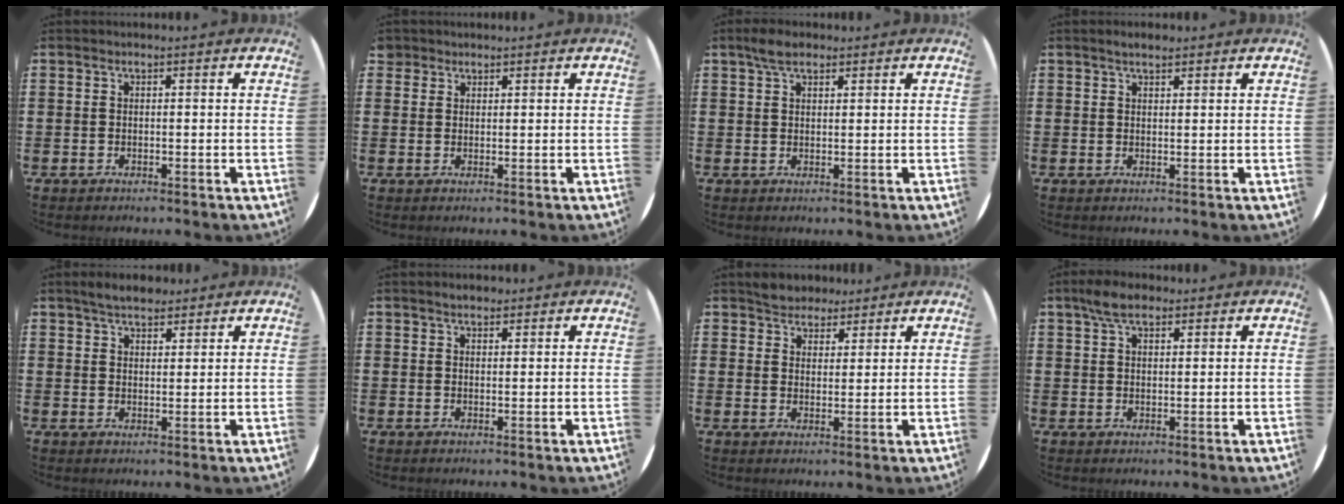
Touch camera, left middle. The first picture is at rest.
{"total": 1.5, "force": [1.3, 0.8, 0.0], "torque": [0.005, 0.000, 0.024]}
{"total": 3.0, "force": [2.3, 1.3, 1.5], "torque": [-0.025, 0.005, 0.039]}
{"total": 1.7, "force": [1.5, 0.5, 0.7], "torque": [-0.007, 0.001, 0.024]}
{"total": 3.6, "force": [3.2, 1.2, 1.0], "torque": [-0.018, -0.003, 0.059]}
{"total": 1.7, "force": [1.6, 0.6, 0.5], "torque": [-0.002, 0.001, 0.027]}
{"total": 3.5, "force": [3.2, 1.5, -0.2], "torque": [-0.007, 0.002, 0.061]}
{"total": 4.3, "force": [3.1, 1.8, 2.3], "torque": [-0.043, 0.006, 0.055]}